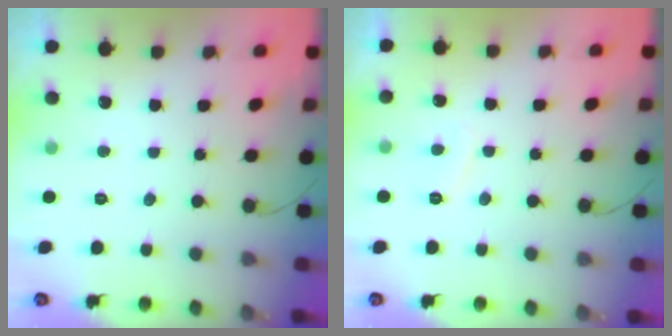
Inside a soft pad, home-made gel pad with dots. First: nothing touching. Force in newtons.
{"total": 2.0, "press": 1.9, "slide": 0.5}